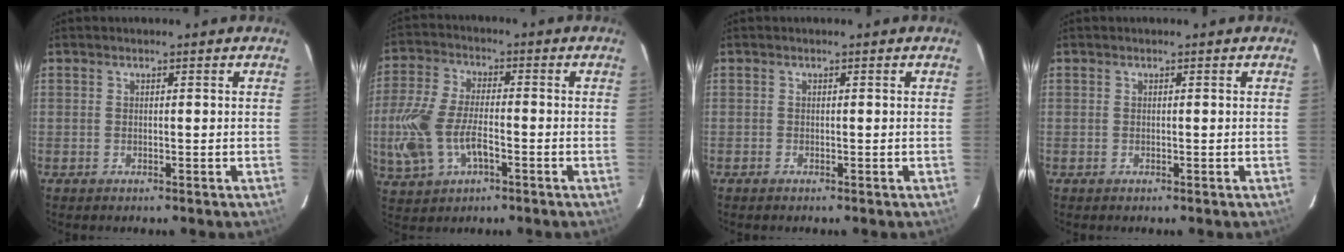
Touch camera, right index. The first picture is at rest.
{"total": 13.3, "force": [-3.6, 6.9, 10.8], "torque": [-0.249, -0.001, -0.063]}
{"total": 0.0}
{"total": 0.0}